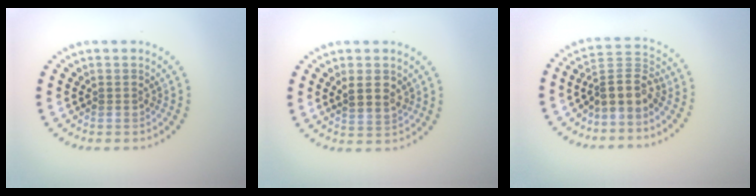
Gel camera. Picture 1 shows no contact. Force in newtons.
{"total": 2.1, "press": 2.0, "slide": 0.7}
{"total": 3.6, "press": 2.7, "slide": 2.4}